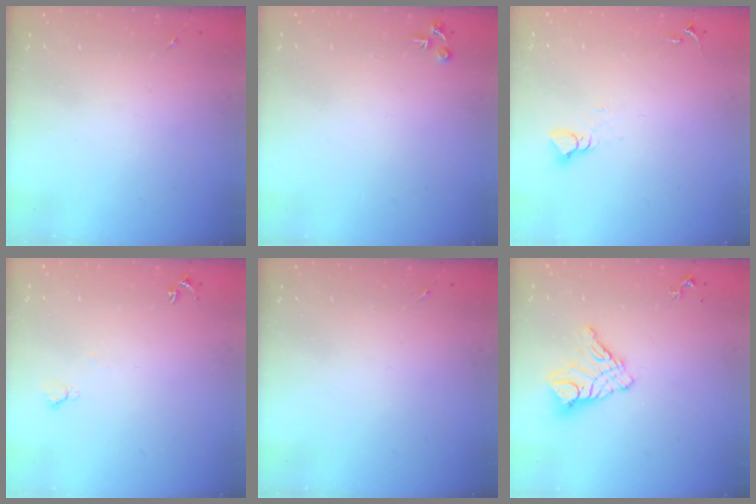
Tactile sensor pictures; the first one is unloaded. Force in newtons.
{"total": 4.3, "press": 4.3, "slide": 0.5}
{"total": 3.9, "press": 3.8, "slide": 0.5}
{"total": 4.8, "press": 4.8, "slide": 0.6}
{"total": 0.0}
{"total": 11.5, "press": 11.4, "slide": 0.8}